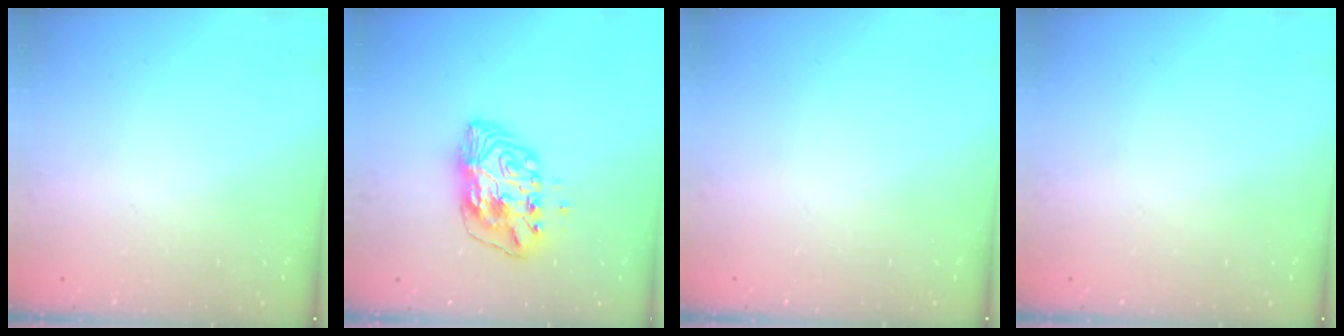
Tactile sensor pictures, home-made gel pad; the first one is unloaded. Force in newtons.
{"total": 10.4, "press": 10.4, "slide": 1.1}
{"total": 0.0}
{"total": 0.0}